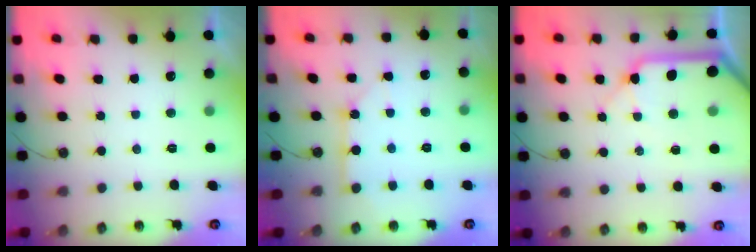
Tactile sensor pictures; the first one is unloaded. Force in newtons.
{"total": 4.8, "press": 4.8, "slide": 0.5}
{"total": 14.2, "press": 14.0, "slide": 2.4}